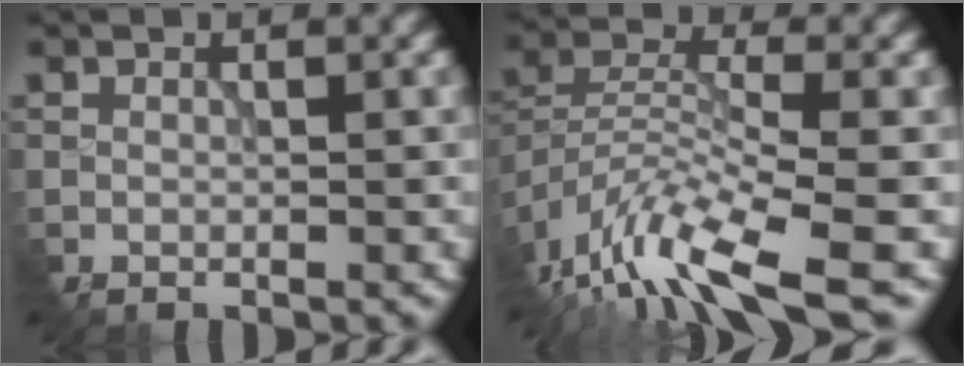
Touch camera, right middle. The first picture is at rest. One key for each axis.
{"total": 9.7, "fx": -7.0, "fy": 2.4, "fz": 6.3, "tx": -0.118, "ty": -0.002, "tz": -0.135}